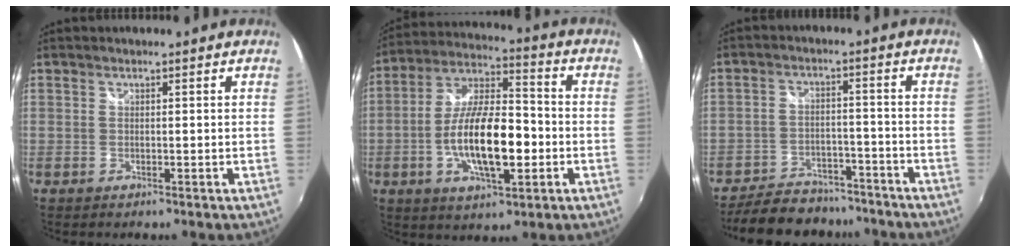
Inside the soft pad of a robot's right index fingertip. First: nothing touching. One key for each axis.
{"total": 16.1, "fx": -3.7, "fy": 5.8, "fz": 14.5, "tx": -0.276, "ty": 0.005, "tz": -0.066}
{"total": 15.8, "fx": -13.3, "fy": 6.8, "fz": 5.1, "tx": -0.131, "ty": 0.018, "tz": -0.181}